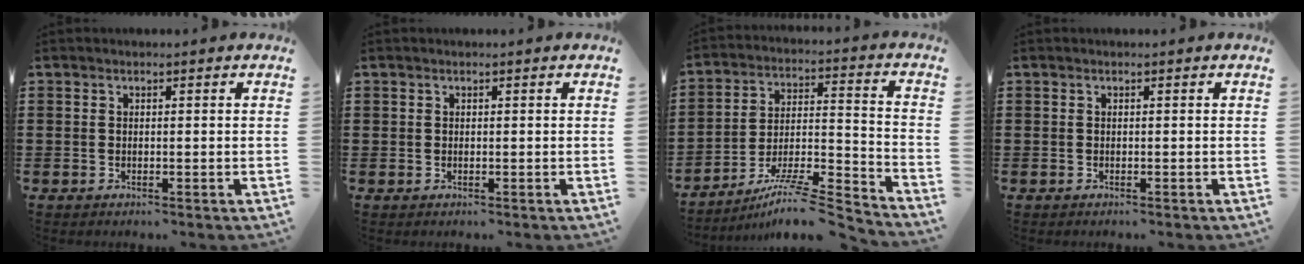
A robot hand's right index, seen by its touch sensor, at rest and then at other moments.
{"total": 0.0}
{"total": 9.2, "force": [-7.7, 0.4, 5.0], "torque": [-0.072, 0.002, -0.151]}
{"total": 0.0}